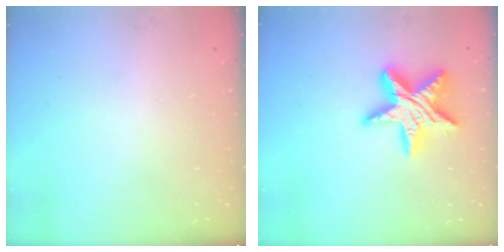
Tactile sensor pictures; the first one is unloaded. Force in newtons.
{"total": 16.9, "press": 16.9, "slide": 1.1}